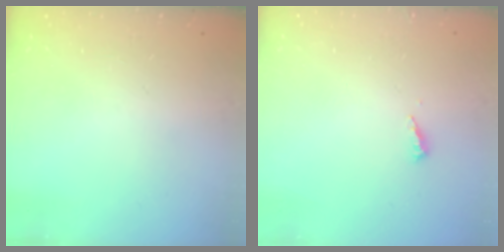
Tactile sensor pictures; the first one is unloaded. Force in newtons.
{"total": 3.1, "press": 3.1, "slide": 0.2}